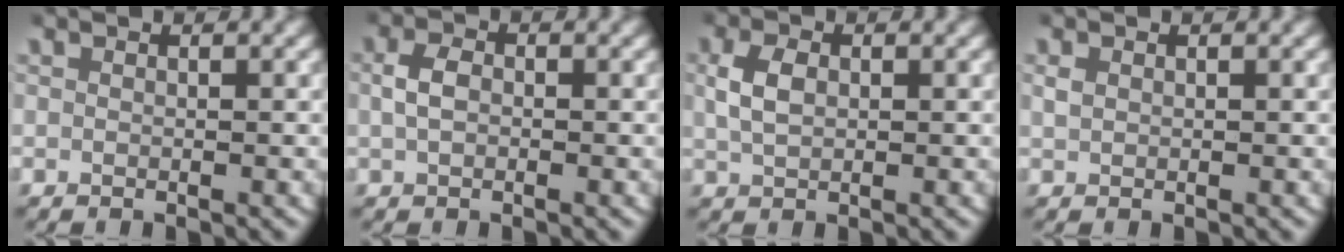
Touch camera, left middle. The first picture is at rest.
{"total": 2.1, "force": [-0.1, 1.5, 1.4], "torque": [-0.034, 0.003, -0.002]}
{"total": 2.6, "force": [0.4, 1.8, 1.9], "torque": [-0.044, 0.001, 0.012]}
{"total": 0.8, "force": [0.2, 0.6, 0.4], "torque": [-0.010, 0.002, 0.008]}